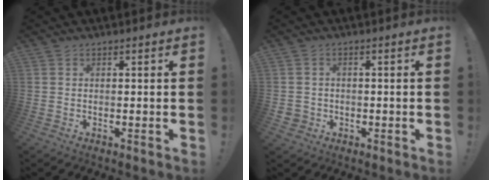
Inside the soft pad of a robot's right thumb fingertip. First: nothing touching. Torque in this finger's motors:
{"motor_torque": [0.12, 0.00, 0.05, -0.19, -0.01]}